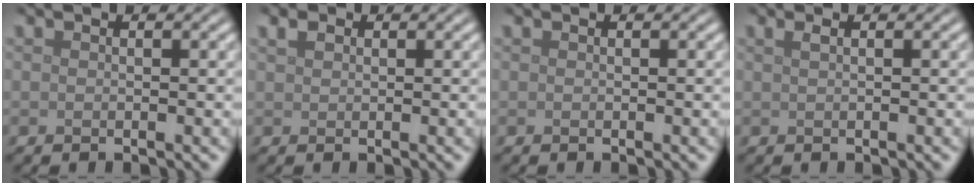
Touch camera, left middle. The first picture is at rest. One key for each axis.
{"total": 1.1, "fx": 0.6, "fy": 0.7, "fz": 0.5, "tx": -0.009, "ty": 0.004, "tz": 0.011}
{"total": 0.0}
{"total": 1.2, "fx": 0.6, "fy": 0.5, "fz": 1.0, "tx": -0.012, "ty": 0.000, "tz": 0.005}